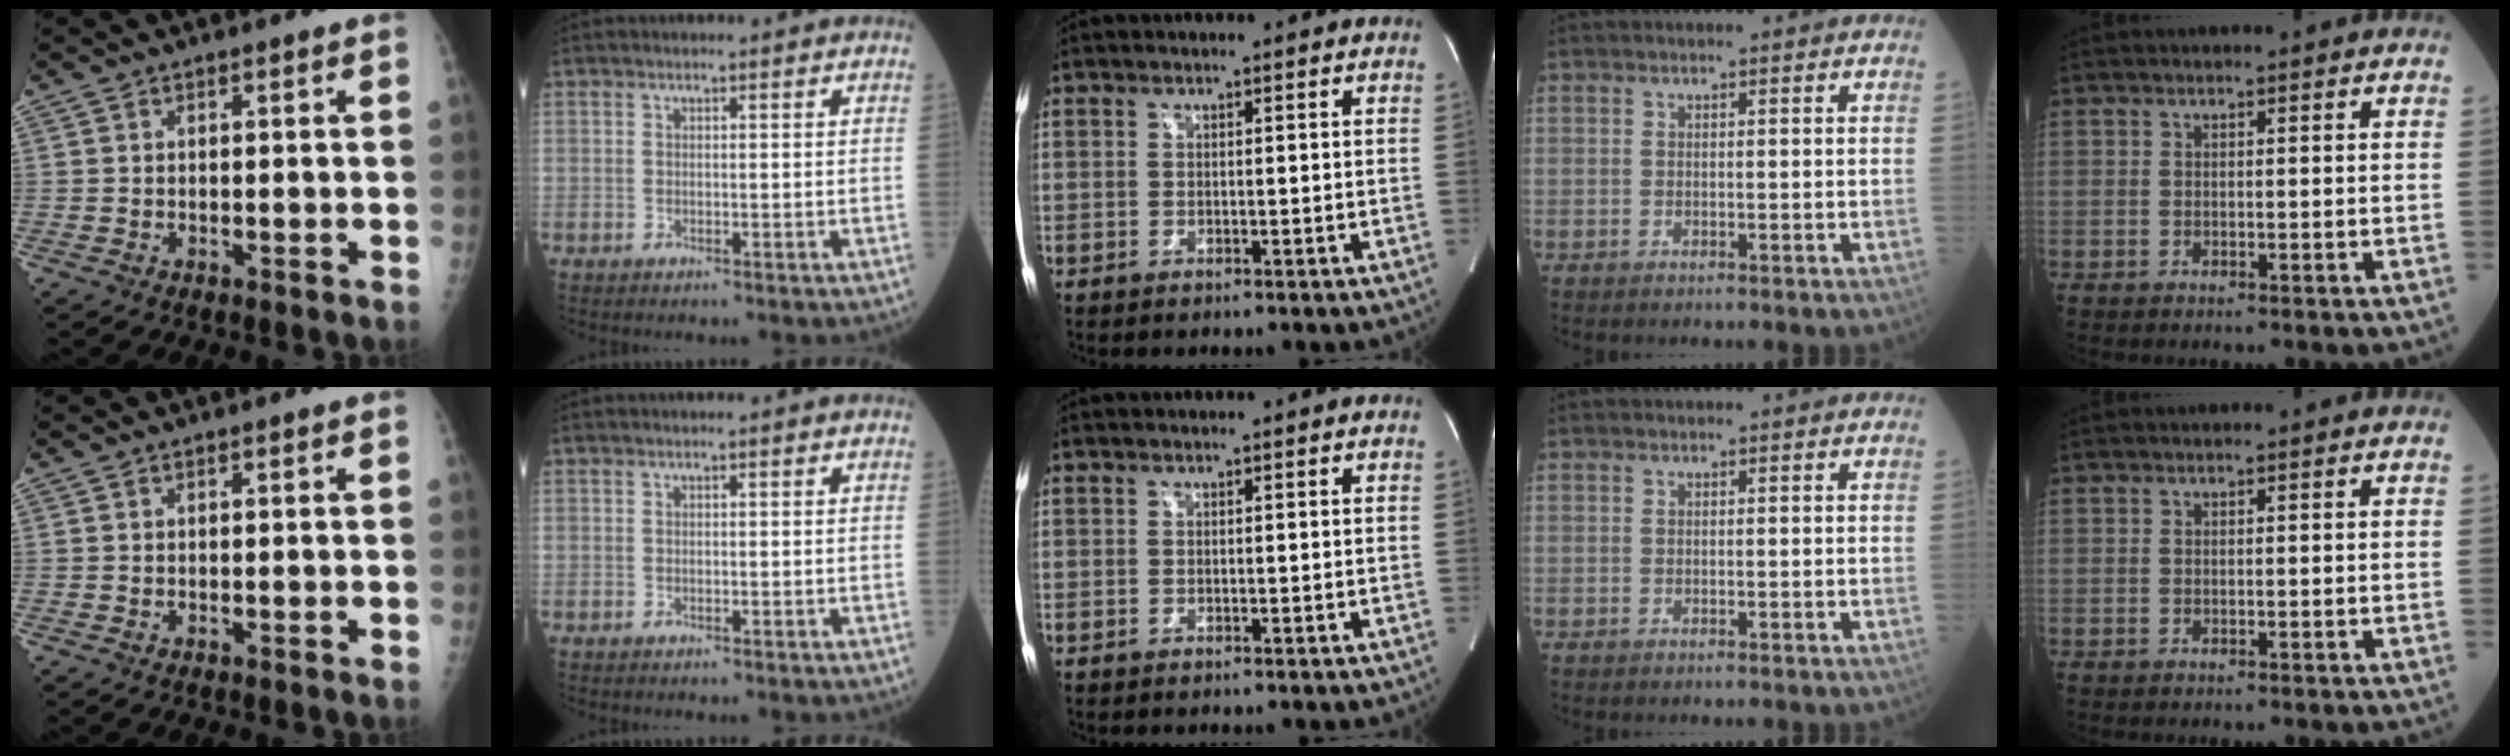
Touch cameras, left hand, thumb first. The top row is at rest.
{}